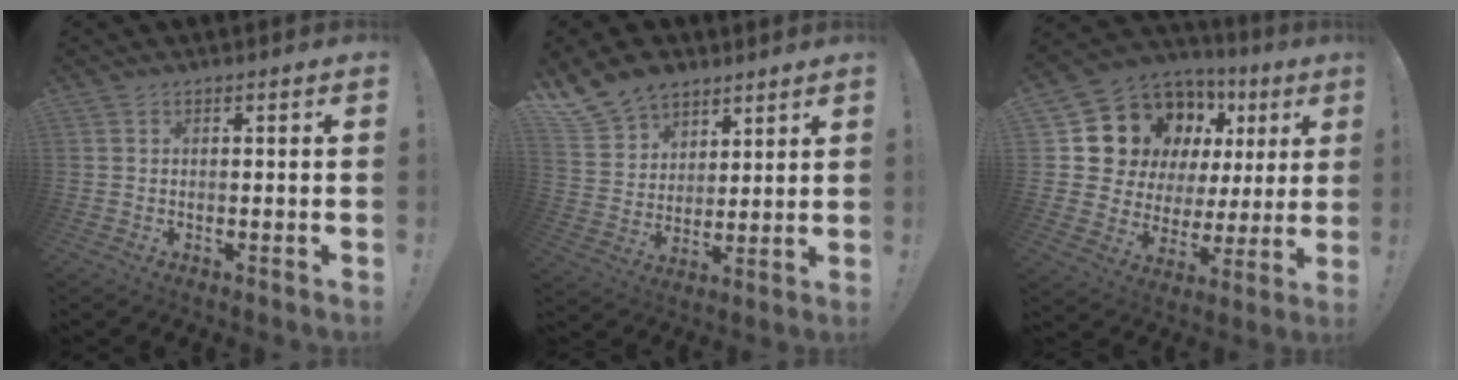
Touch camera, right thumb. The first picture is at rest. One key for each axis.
{"total": 12.7, "fx": 9.3, "fy": 8.1, "fz": 3.1, "tx": -0.069, "ty": -0.065, "tz": 0.185}
{"total": 12.9, "fx": 8.4, "fy": 8.5, "fz": 5.0, "tx": -0.083, "ty": -0.073, "tz": 0.168}